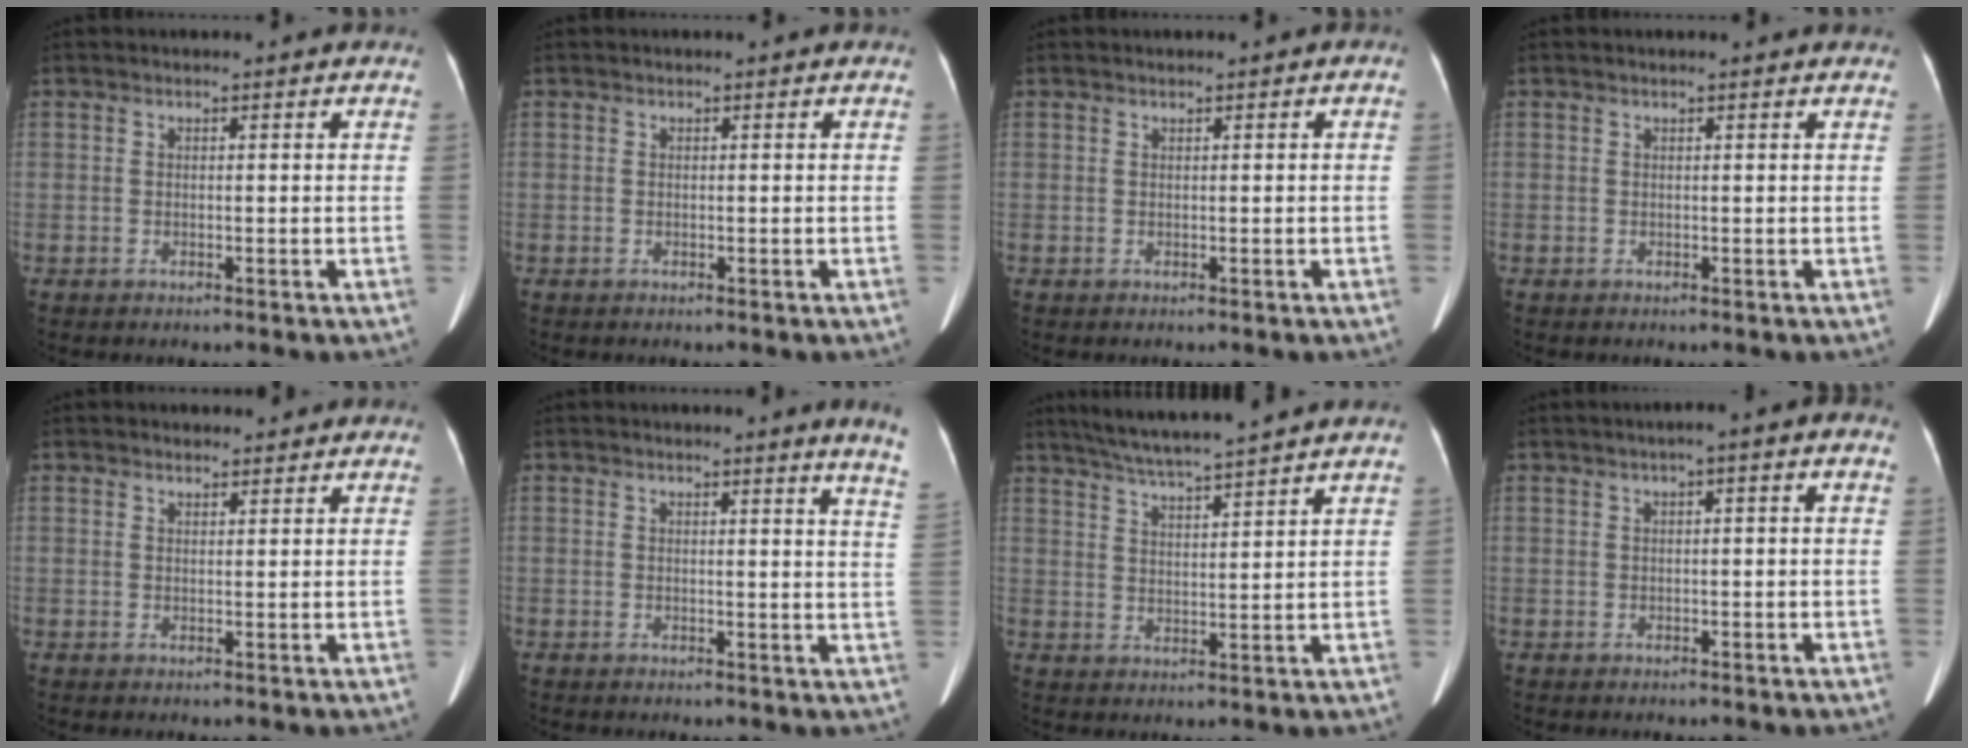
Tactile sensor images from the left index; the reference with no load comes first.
{"total": 0.0}
{"total": 0.0}
{"total": 1.2, "force": [1.1, 0.3, 0.3], "torque": [-0.012, 0.016, 0.010]}
{"total": 1.7, "force": [1.5, 0.7, 0.1], "torque": [-0.006, 0.006, 0.026]}
{"total": 6.2, "force": [5.4, -1.2, 2.8], "torque": [-0.030, -0.046, 0.033]}
{"total": 10.1, "force": [8.9, -1.2, 4.5], "torque": [-0.080, 0.014, 0.143]}
{"total": 1.8, "force": [0.3, 0.2, 1.8], "torque": [-0.023, 0.012, 0.005]}